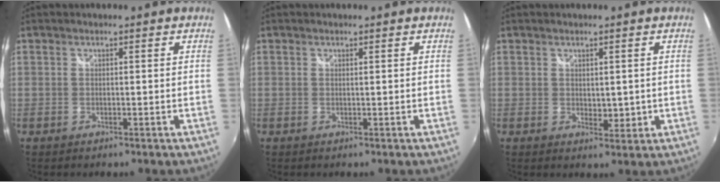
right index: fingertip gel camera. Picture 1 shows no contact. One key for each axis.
{"total": 0.0}
{"total": 2.4, "fx": 0.3, "fy": 1.6, "fz": 1.7, "tx": -0.024, "ty": -0.004, "tz": 0.010}